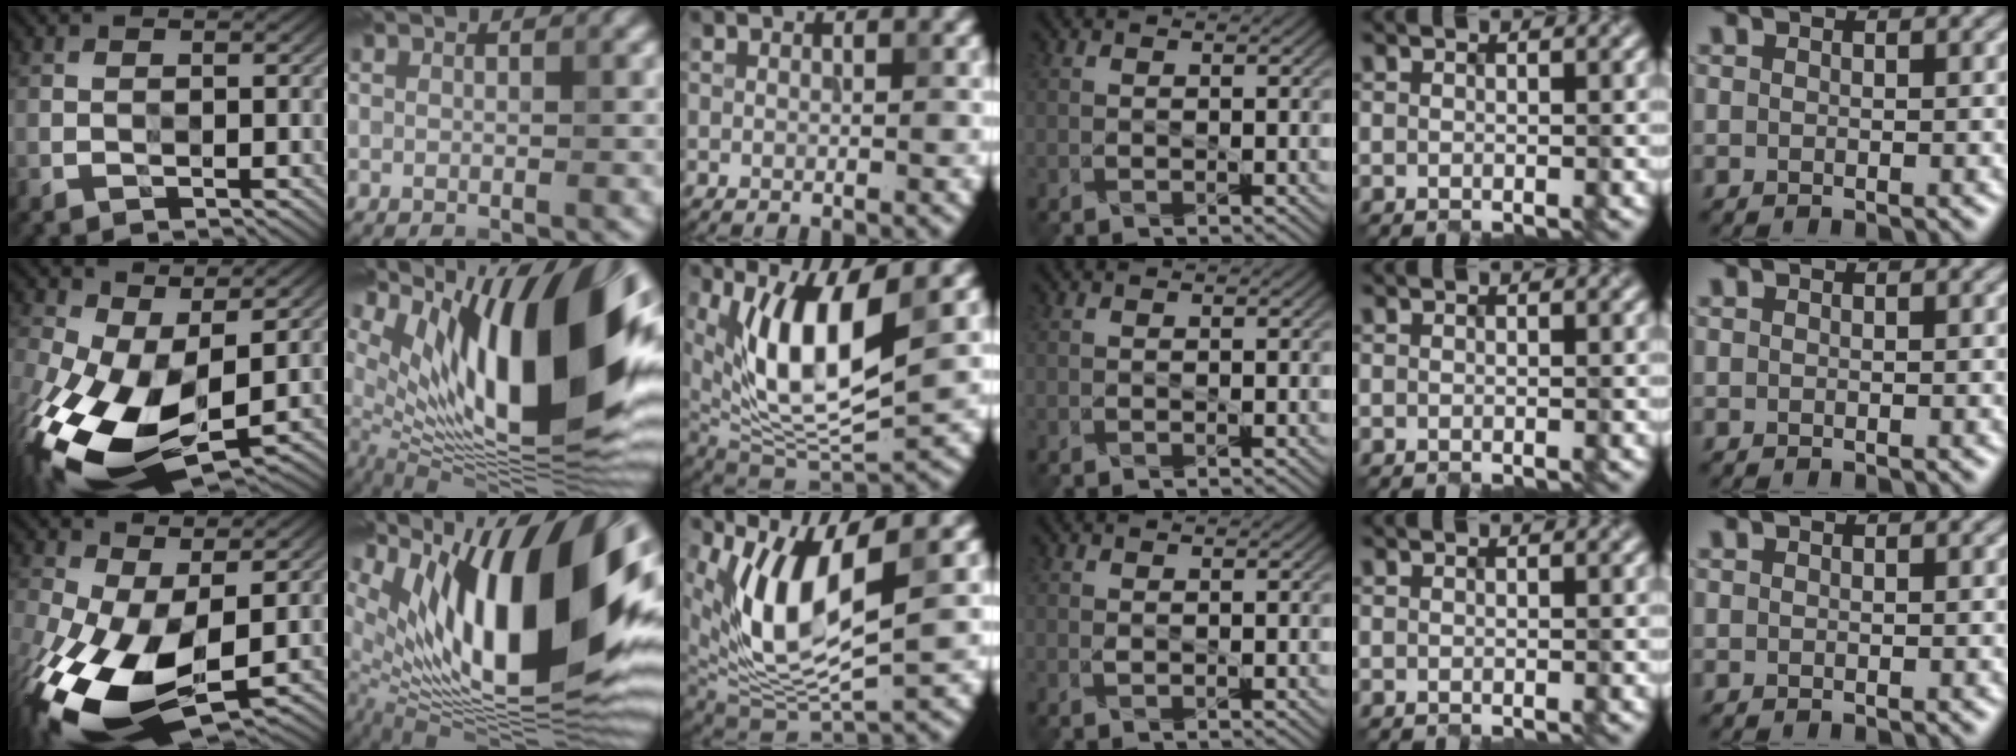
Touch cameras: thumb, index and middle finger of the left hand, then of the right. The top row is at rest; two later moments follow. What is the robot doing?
{"motion": "extract", "object": "ethernet cable"}